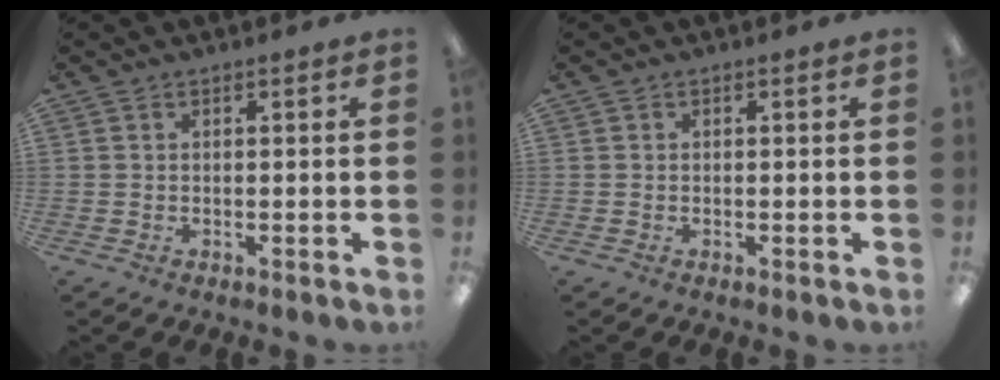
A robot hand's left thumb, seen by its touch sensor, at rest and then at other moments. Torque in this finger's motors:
{"motor_torque": [0.01, 0.07, -0.29, 0.05, 0.05]}